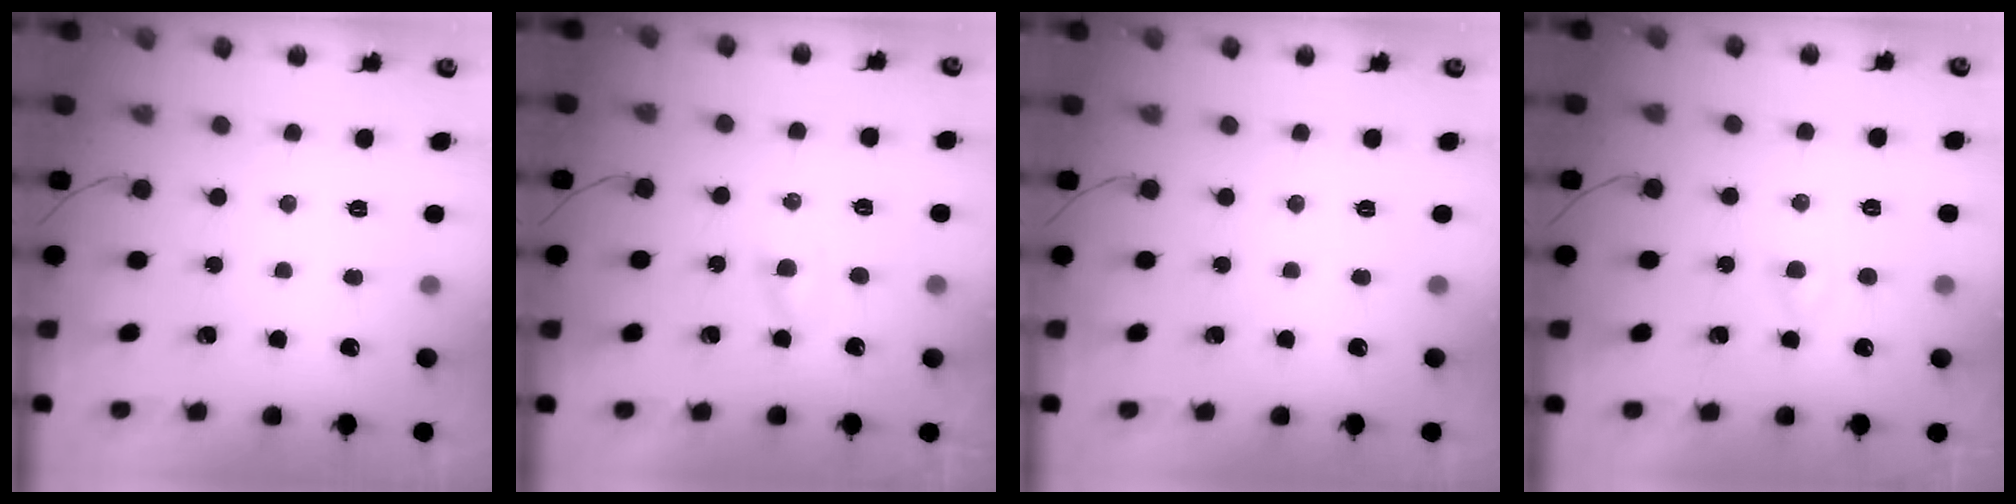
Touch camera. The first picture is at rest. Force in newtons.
{"total": 1.6, "press": 1.4, "slide": 0.7}
{"total": 0.0}
{"total": 1.6, "press": 1.4, "slide": 0.8}